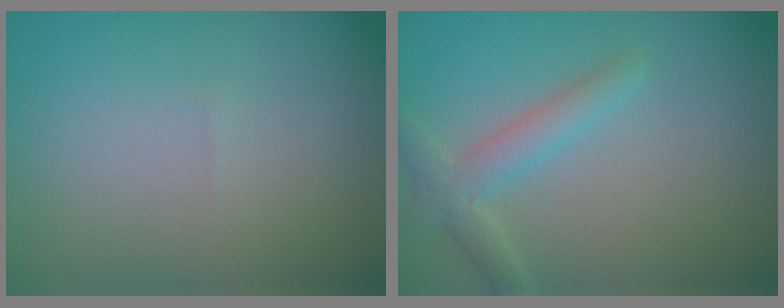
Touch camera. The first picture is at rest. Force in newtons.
{"total": 2.8, "press": 2.8, "slide": 0.1}